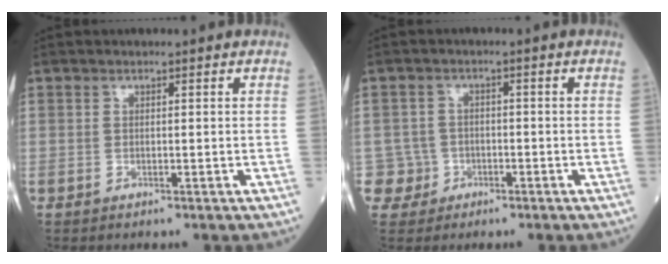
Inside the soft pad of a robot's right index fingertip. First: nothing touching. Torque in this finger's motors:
{"motor_torque": [0.15, 0.08, -0.03, -0.01]}